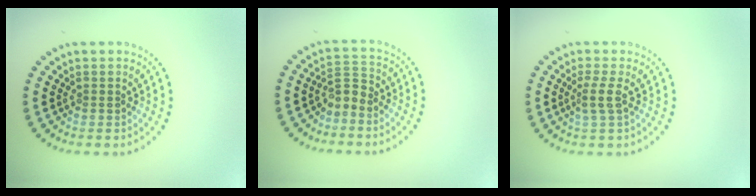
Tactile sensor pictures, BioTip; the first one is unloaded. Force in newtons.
{"total": 1.9, "press": 1.4, "slide": 1.2}
{"total": 1.6, "press": 1.2, "slide": 1.1}